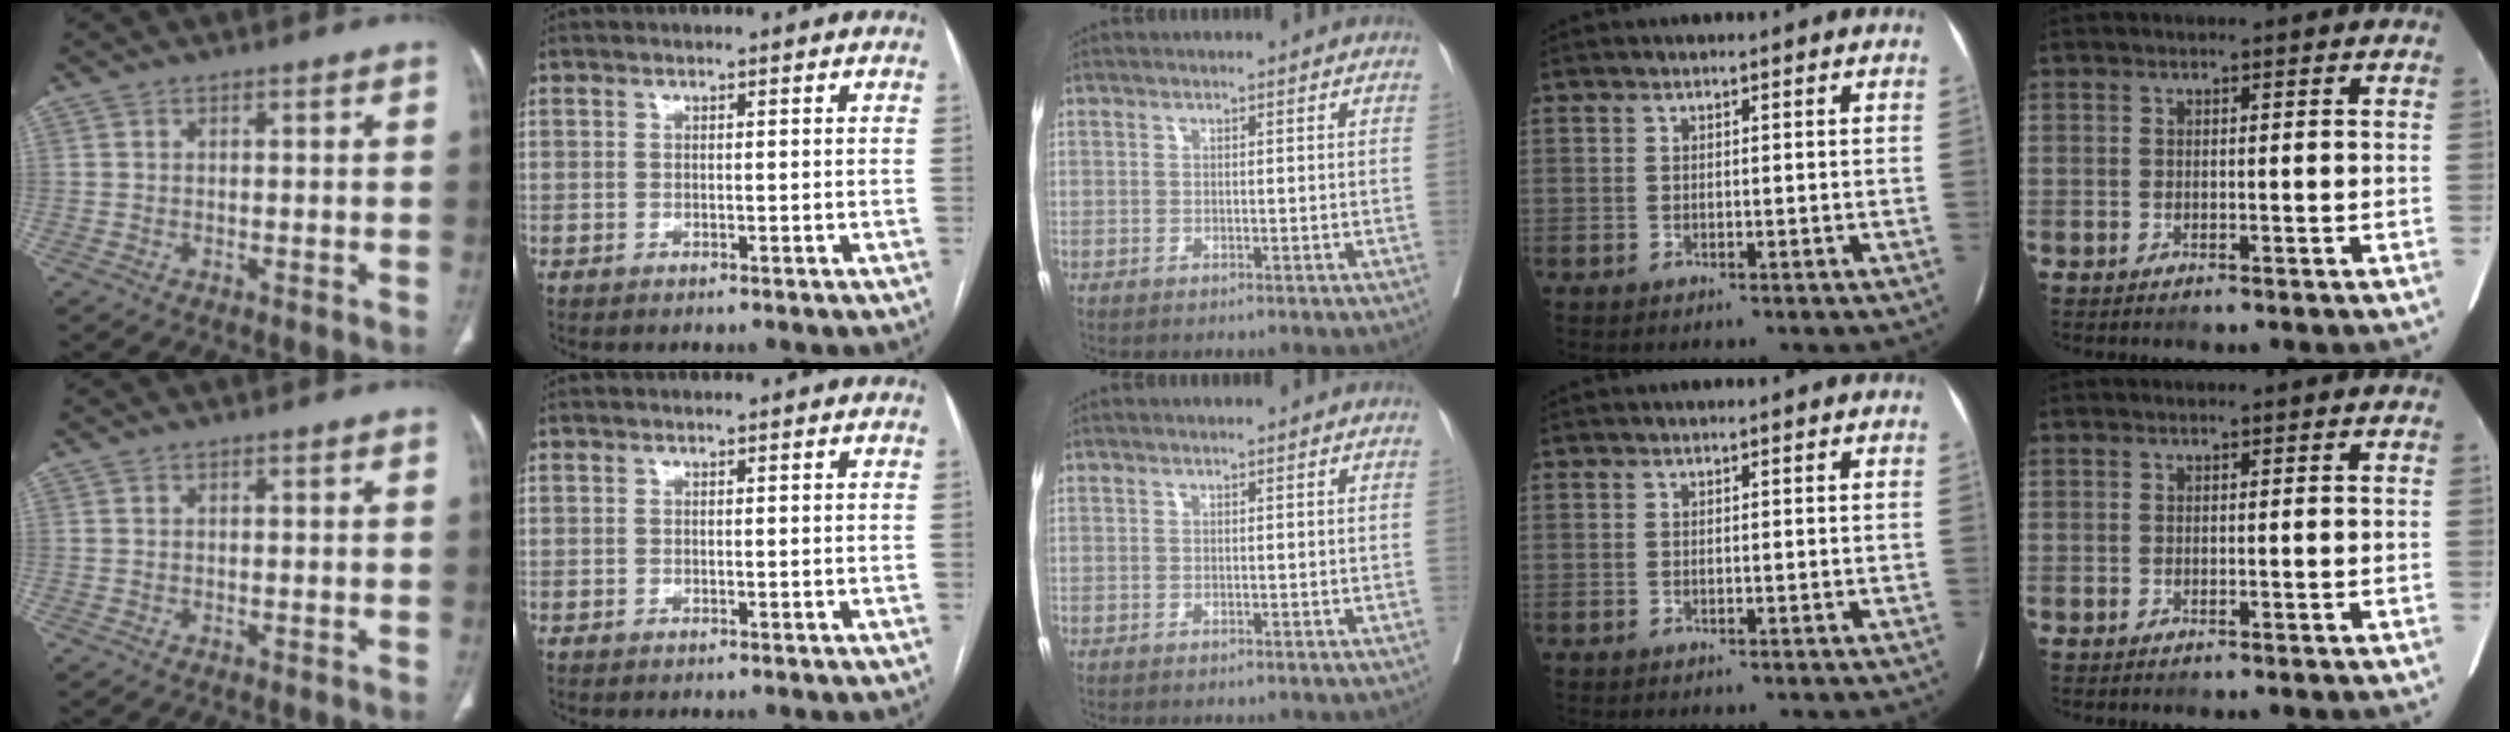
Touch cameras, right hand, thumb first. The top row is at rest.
{}